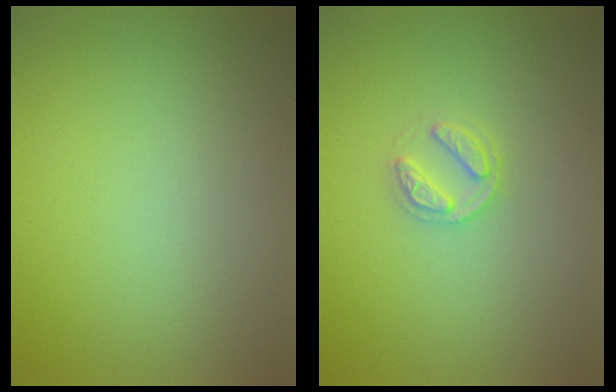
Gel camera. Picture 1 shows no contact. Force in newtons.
{"total": 2.0, "press": 2.0, "slide": 0.3}